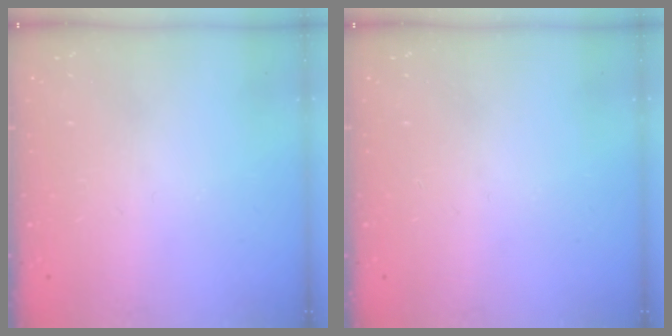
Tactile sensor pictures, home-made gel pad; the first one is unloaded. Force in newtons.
{"total": 0.0}